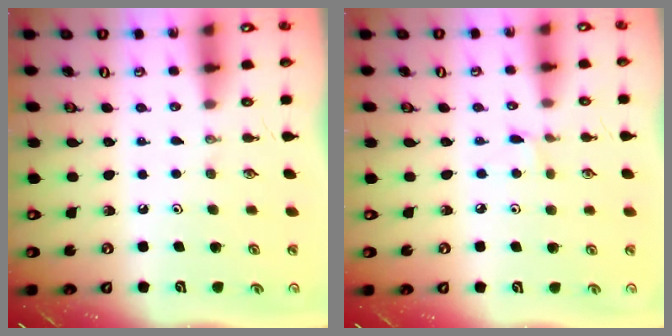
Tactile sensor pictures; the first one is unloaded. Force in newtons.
{"total": 2.6, "press": 2.6, "slide": 0.3}